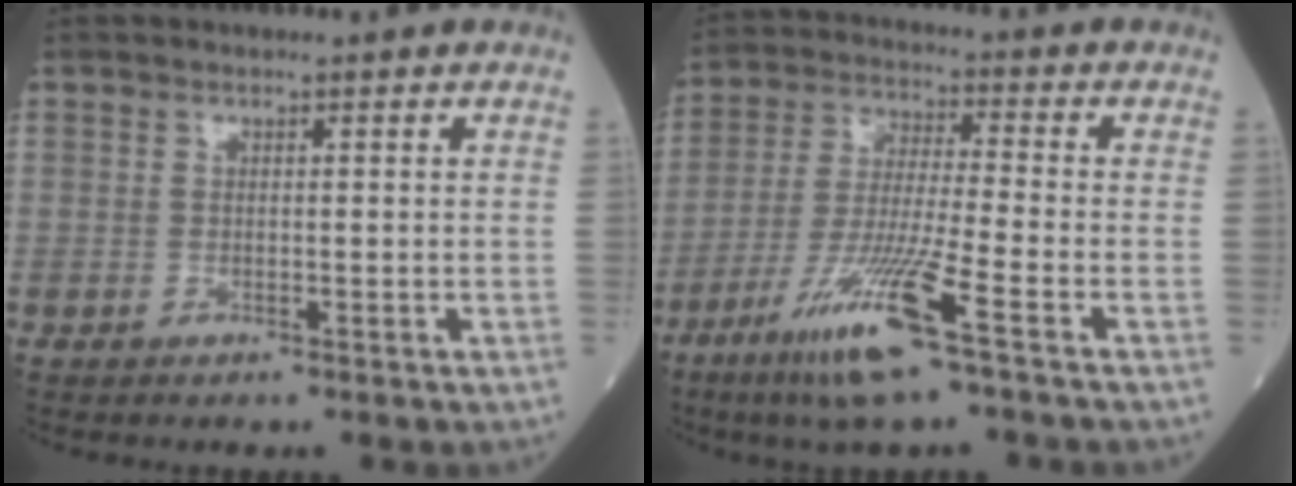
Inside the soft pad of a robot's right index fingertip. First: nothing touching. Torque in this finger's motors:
{"motor_torque": [1.51, -0.63, 0.80, 0.21]}